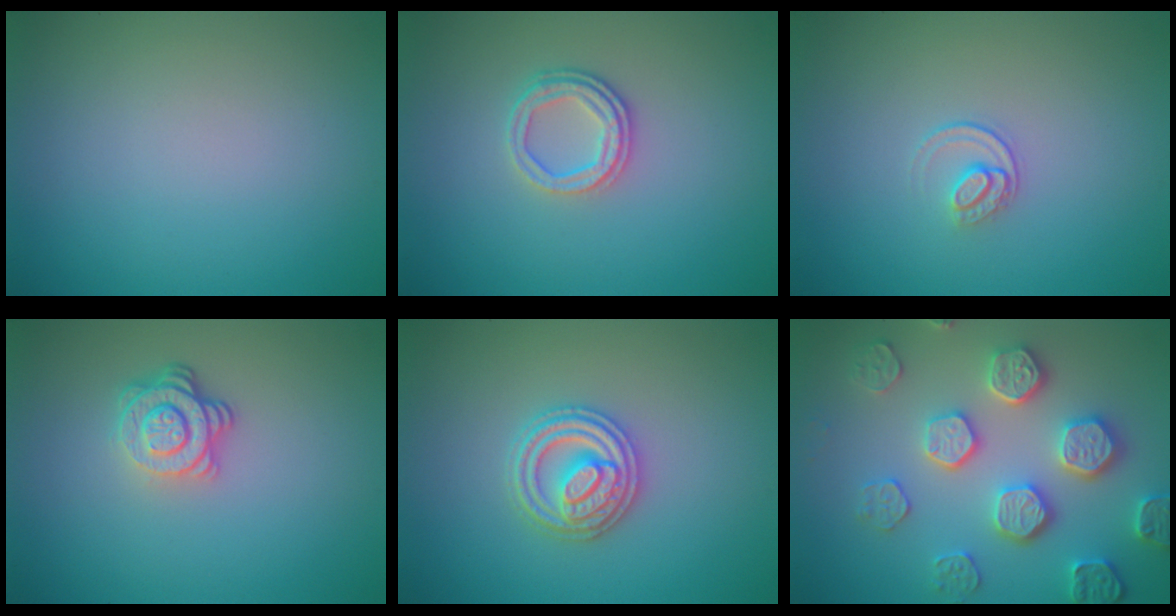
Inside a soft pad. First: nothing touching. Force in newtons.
{"total": 2.6, "press": 2.3, "slide": 1.3}
{"total": 1.4, "press": 0.9, "slide": 1.0}
{"total": 3.5, "press": 2.8, "slide": 2.2}
{"total": 3.7, "press": 3.6, "slide": 0.6}
{"total": 5.1, "press": 5.0, "slide": 1.1}